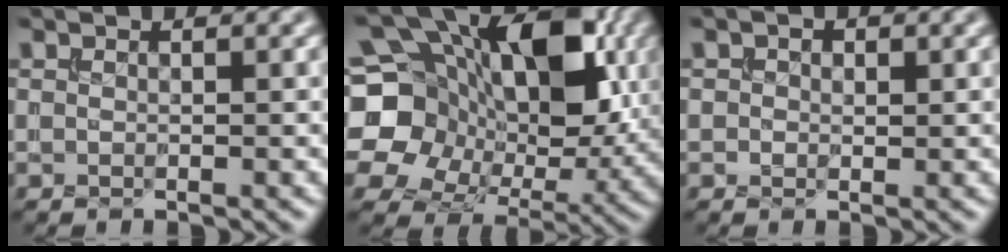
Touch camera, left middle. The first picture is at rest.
{"total": 17.3, "force": [3.0, 12.9, 11.2], "torque": [-0.203, 0.007, 0.061]}
{"total": 1.7, "force": [0.5, 1.4, 0.8], "torque": [-0.005, 0.003, -0.009]}